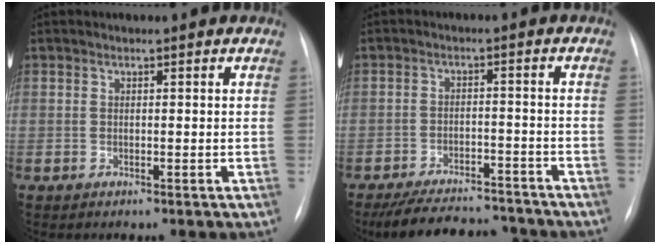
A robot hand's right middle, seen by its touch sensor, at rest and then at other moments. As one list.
[{"total": 12.9, "force": [-11.6, 3.3, 4.4], "torque": [-0.071, 0.003, -0.164]}]